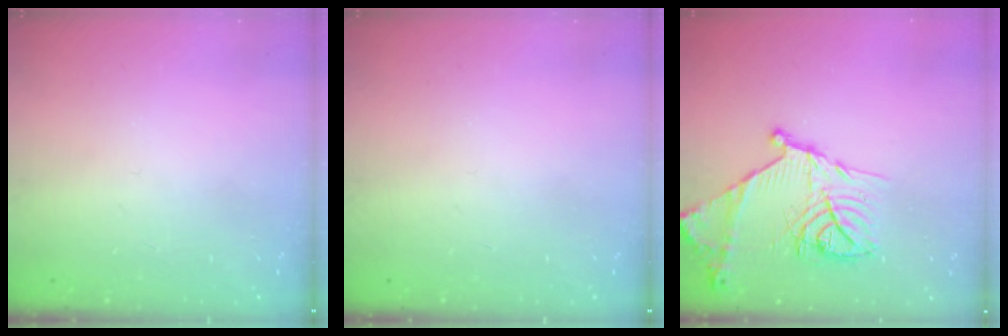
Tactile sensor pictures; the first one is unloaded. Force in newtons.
{"total": 0.0}
{"total": 19.6, "press": 19.6, "slide": 1.5}